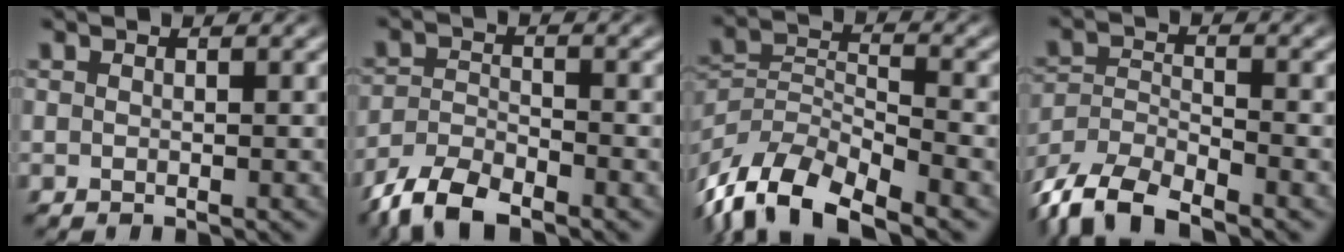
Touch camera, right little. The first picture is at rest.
{"total": 5.1, "force": [-4.0, 2.2, 2.2], "torque": [-0.033, -0.011, -0.067]}
{"total": 10.1, "force": [-5.4, 6.3, 5.7], "torque": [-0.129, -0.052, -0.069]}
{"total": 8.1, "force": [-5.3, 4.9, 3.6], "torque": [-0.090, -0.033, -0.080]}